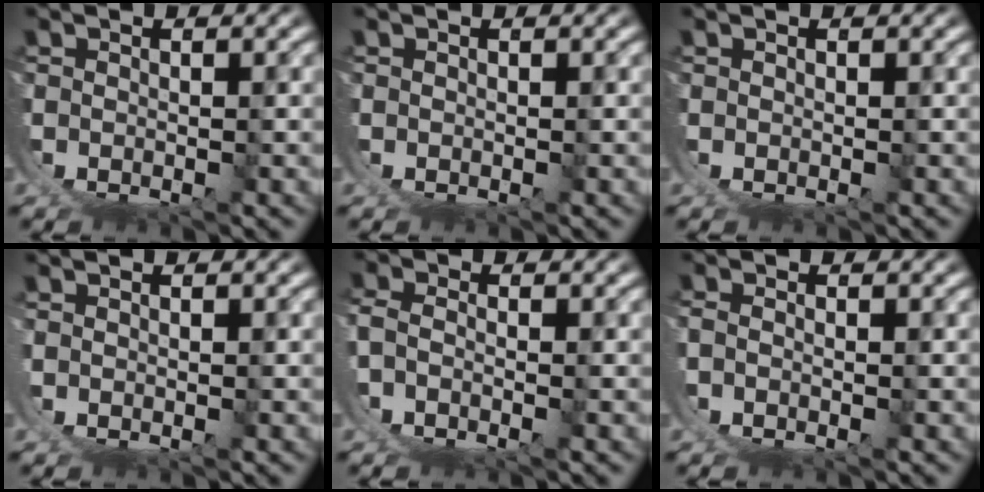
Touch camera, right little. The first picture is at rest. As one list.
[{"total": 0.0}, {"total": 0.0}, {"total": 0.0}, {"total": 1.8, "force": [-0.7, 0.5, 1.6], "torque": [-0.030, -0.003, -0.015]}, {"total": 1.0, "force": [-0.2, -0.5, 0.7], "torque": [-0.005, 0.003, -0.007]}]